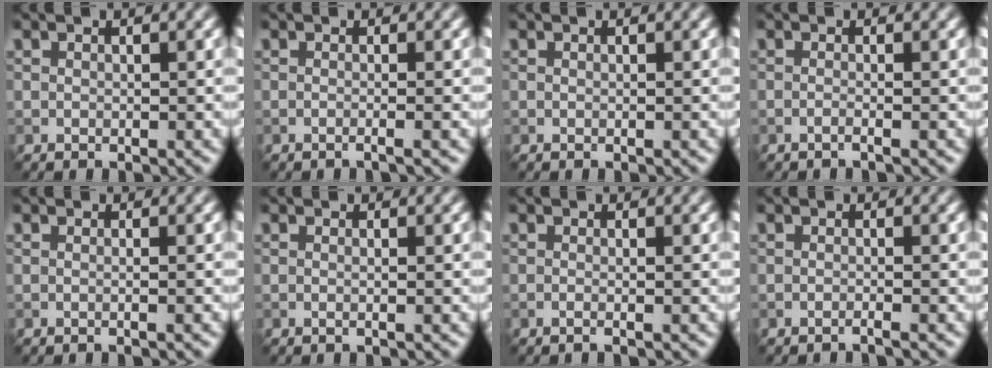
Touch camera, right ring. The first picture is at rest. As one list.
[{"total": 1.2, "force": [-0.3, 0.4, 1.1], "torque": [-0.001, -0.009, -0.021]}, {"total": 0.0}, {"total": 0.7, "force": [-0.4, 0.1, 0.6], "torque": [-0.008, -0.004, -0.014]}, {"total": 1.5, "force": [0.2, 0.7, 1.3], "torque": [0.009, -0.008, -0.019]}, {"total": 1.0, "force": [0.2, 0.5, 0.9], "torque": [0.003, -0.010, -0.012]}, {"total": 0.8, "force": [-0.1, 0.3, 0.7], "torque": [-0.003, -0.009, -0.013]}, {"total": 0.8, "force": [-0.6, 0.0, 0.5], "torque": [-0.002, -0.003, -0.018]}]